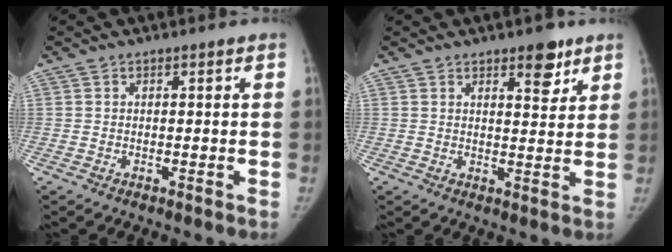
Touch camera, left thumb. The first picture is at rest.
{"total": 5.4, "force": [3.5, 2.3, 3.4], "torque": [-0.025, -0.021, 0.047]}